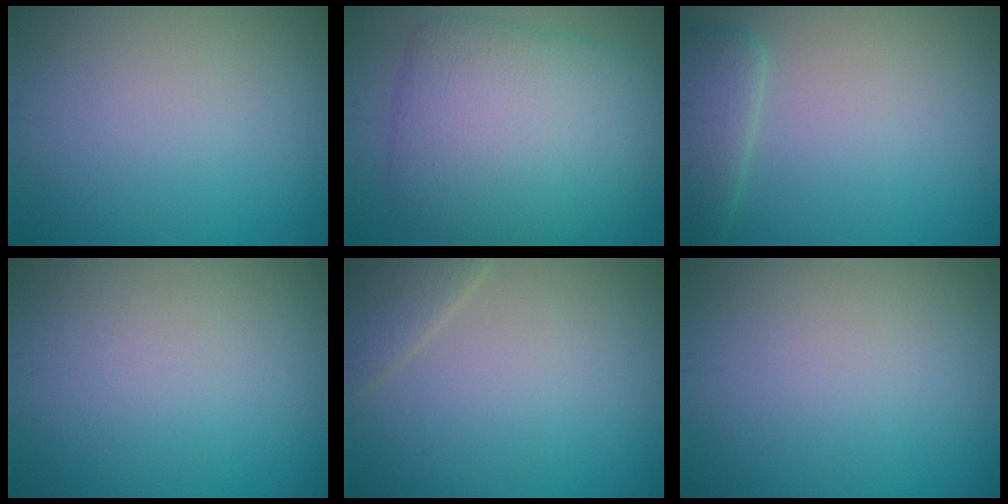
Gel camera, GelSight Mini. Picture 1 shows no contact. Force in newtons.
{"total": 9.2, "press": 9.2, "slide": 0.2}
{"total": 2.9, "press": 2.9, "slide": 0.3}
{"total": 0.0}
{"total": 2.0, "press": 2.0, "slide": 0.2}
{"total": 0.0}